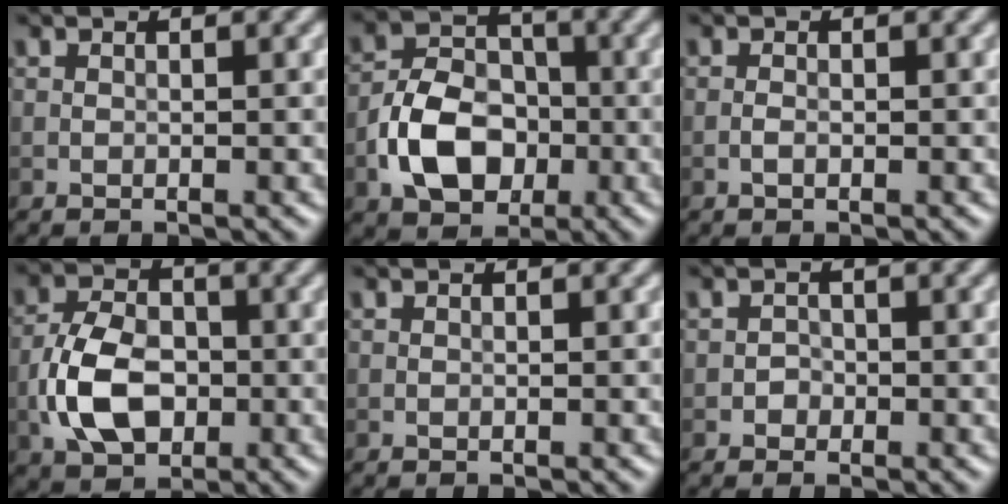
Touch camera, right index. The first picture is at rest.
{"total": 6.7, "force": [-2.3, 4.7, 4.2], "torque": [-0.074, 0.001, -0.045]}
{"total": 0.7, "force": [-0.3, 0.3, 0.5], "torque": [-0.013, 0.000, -0.006]}
{"total": 6.4, "force": [-1.8, 4.2, 4.5], "torque": [-0.090, 0.004, -0.037]}
{"total": 0.0}
{"total": 0.9, "force": [-0.4, 0.8, 0.1], "torque": [0.006, 0.000, -0.006]}